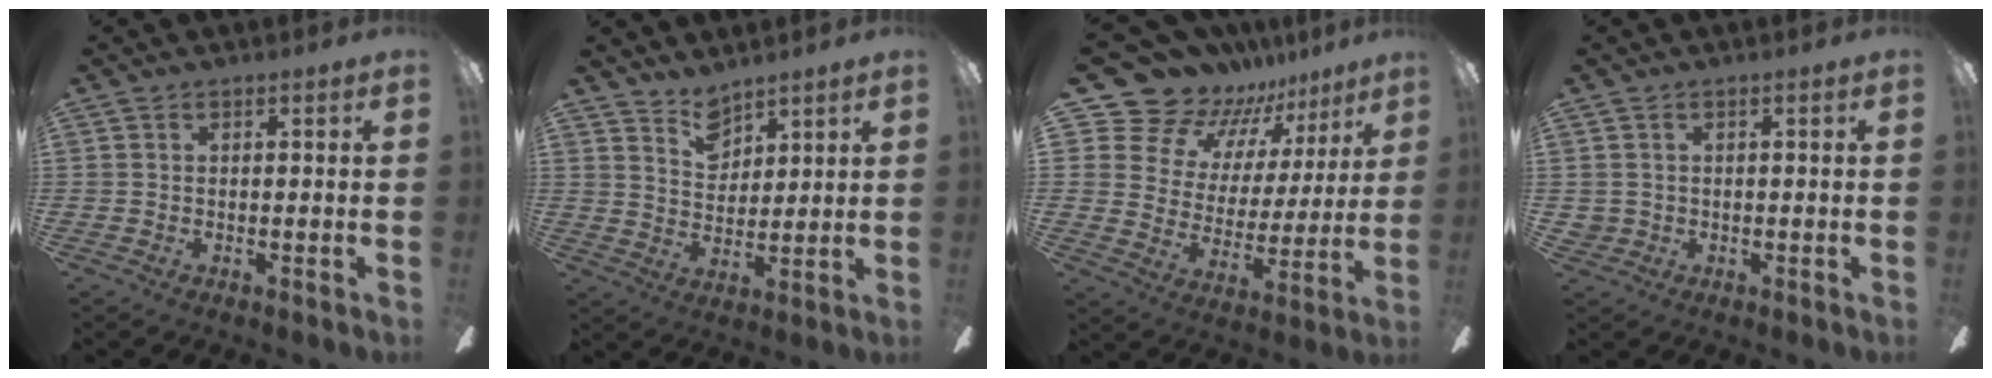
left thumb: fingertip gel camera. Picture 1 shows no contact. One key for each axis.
{"total": 6.4, "fx": 5.5, "fy": 3.1, "fz": 1.3, "tx": -0.019, "ty": -0.030, "tz": 0.102}
{"total": 15.1, "fx": 13.0, "fy": 7.5, "fz": 1.8, "tx": -0.072, "ty": -0.112, "tz": 0.245}
{"total": 1.3, "fx": 0.4, "fy": 1.2, "fz": 0.3, "tx": -0.010, "ty": 0.002, "tz": 0.004}